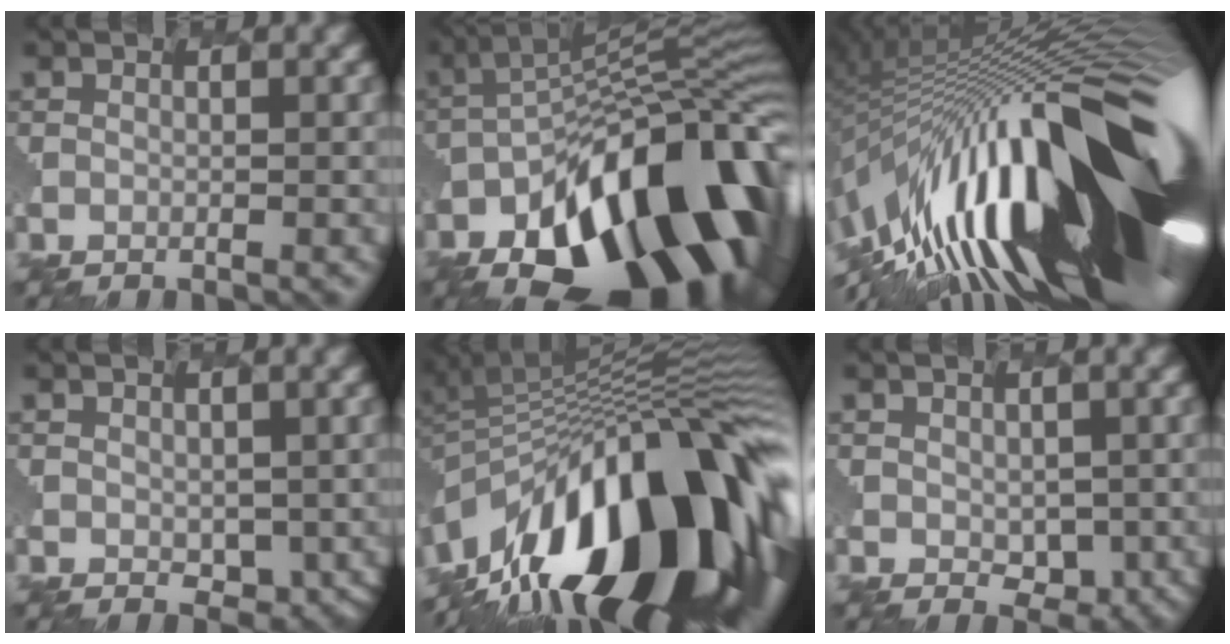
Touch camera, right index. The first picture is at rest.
{"total": 17.6, "force": [-9.4, 8.0, 12.5], "torque": [-0.197, -0.012, -0.155]}
{"total": 19.0, "force": [-2.9, 7.0, 17.4], "torque": [-0.278, 0.010, -0.090]}
{"total": 4.1, "force": [-0.4, 3.0, 2.8], "torque": [-0.060, -0.033, 0.006]}
{"total": 17.8, "force": [-6.8, 8.3, 14.2], "torque": [-0.235, 0.001, -0.130]}
{"total": 3.0, "force": [-0.1, 2.3, 2.0], "torque": [-0.045, -0.024, 0.004]}